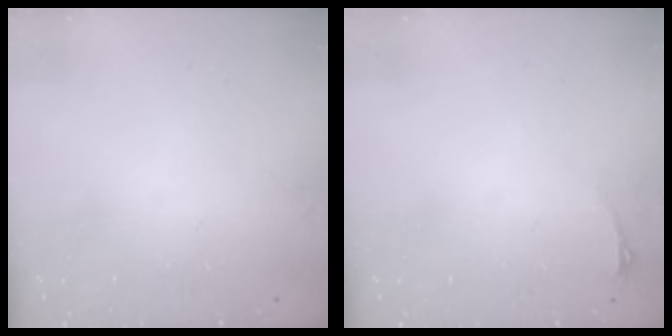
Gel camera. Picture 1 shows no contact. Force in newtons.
{"total": 2.9, "press": 2.6, "slide": 1.5}